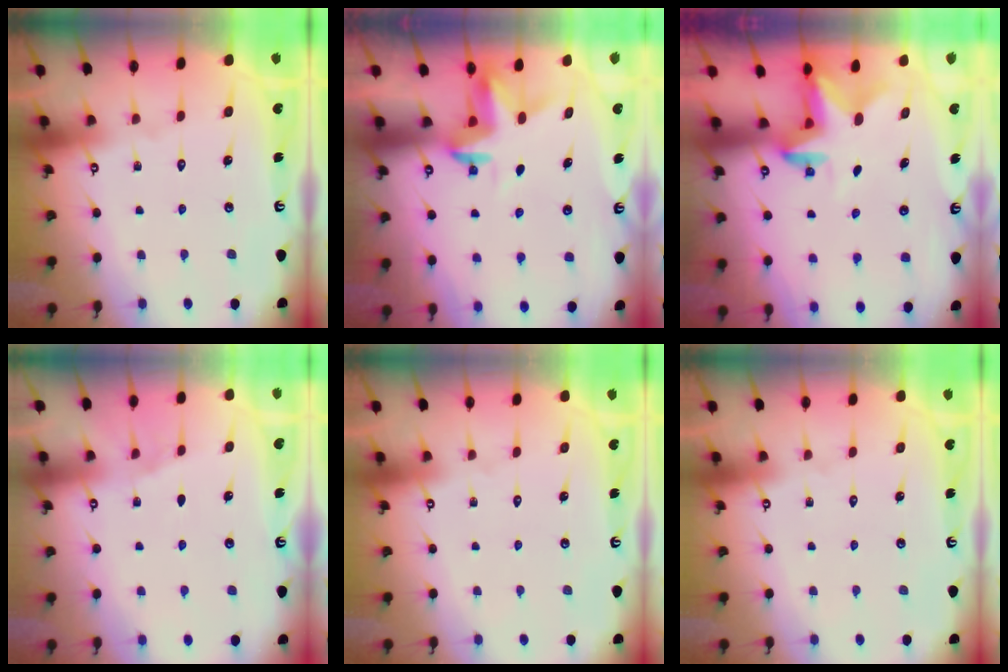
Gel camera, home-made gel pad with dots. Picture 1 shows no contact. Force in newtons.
{"total": 3.4, "press": 3.4, "slide": 0.2}
{"total": 2.6, "press": 2.6, "slide": 0.4}
{"total": 1.8, "press": 1.3, "slide": 1.2}
{"total": 0.0}
{"total": 0.0}